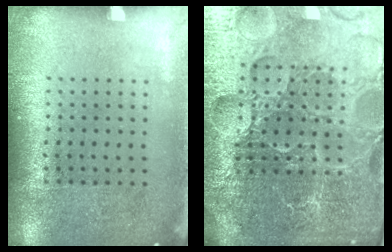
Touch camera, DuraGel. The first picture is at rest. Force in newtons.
{"total": 6.0, "press": 5.4, "slide": 2.7}